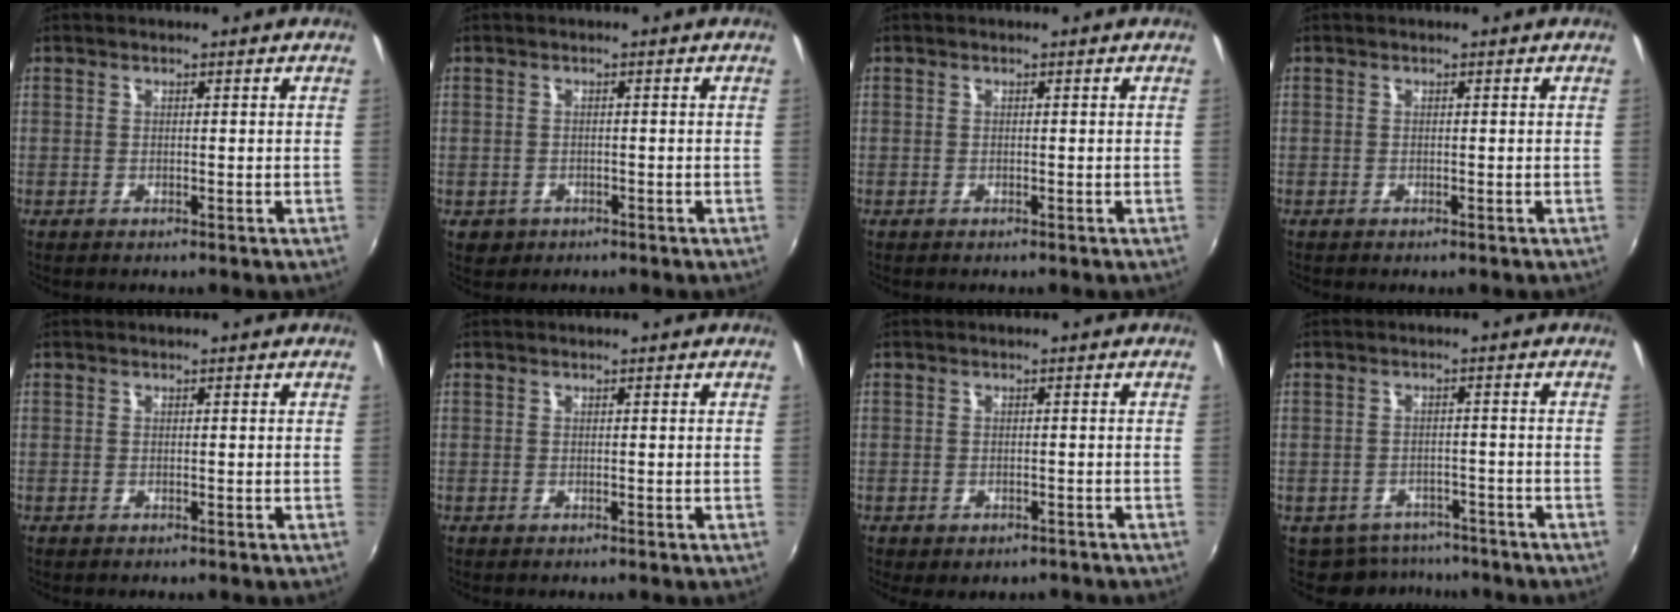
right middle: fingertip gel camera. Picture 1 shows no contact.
{"total": 2.6, "force": [-1.0, 2.2, 0.9], "torque": [-0.023, -0.002, -0.012]}
{"total": 0.0}
{"total": 0.0}
{"total": 0.0}
{"total": 0.0}
{"total": 3.2, "force": [-2.1, 1.9, 1.4], "torque": [-0.028, -0.015, -0.025]}
{"total": 6.8, "force": [-5.7, 3.7, 1.0], "torque": [-0.027, 0.001, -0.078]}